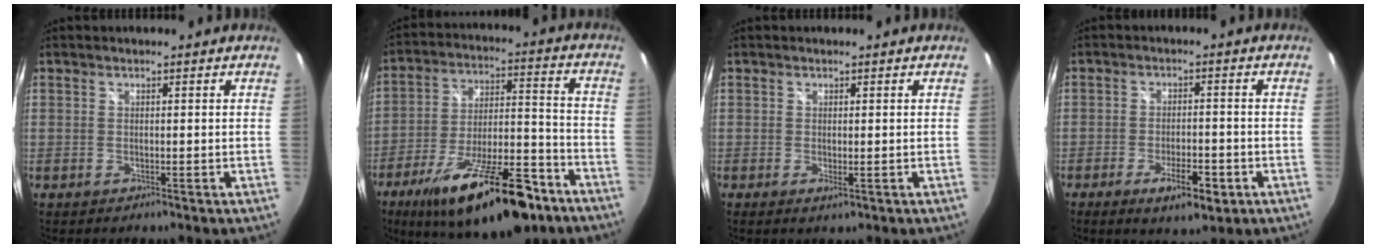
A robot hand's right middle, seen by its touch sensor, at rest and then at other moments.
{"total": 23.8, "force": [-15.5, 7.7, 16.3], "torque": [-0.269, -0.019, -0.234]}
{"total": 1.1, "force": [-0.1, 0.5, 1.0], "torque": [-0.018, -0.004, -0.002]}
{"total": 7.0, "force": [-3.5, 2.5, 5.5], "torque": [-0.108, -0.008, -0.050]}